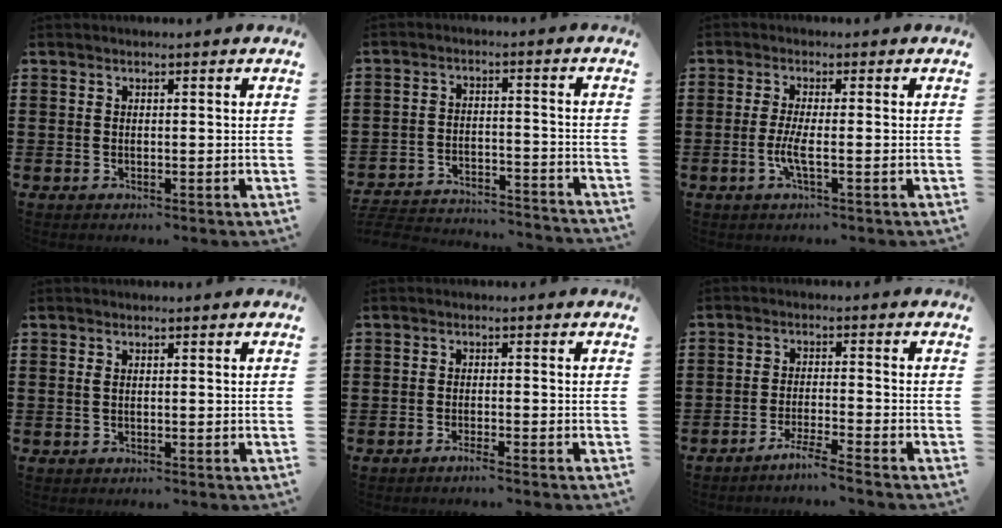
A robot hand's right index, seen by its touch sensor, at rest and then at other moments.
{"total": 4.8, "force": [-4.7, 0.4, 1.0], "torque": [-0.027, 0.000, -0.097]}
{"total": 3.3, "force": [-1.1, 0.2, 3.2], "torque": [-0.070, -0.010, -0.026]}
{"total": 0.7, "force": [0.2, 0.2, 0.6], "torque": [-0.013, 0.001, 0.003]}
{"total": 1.5, "force": [-1.3, -0.2, 0.7], "torque": [-0.011, -0.003, -0.023]}
{"total": 3.7, "force": [-3.3, -0.8, 1.4], "torque": [-0.031, -0.008, -0.065]}